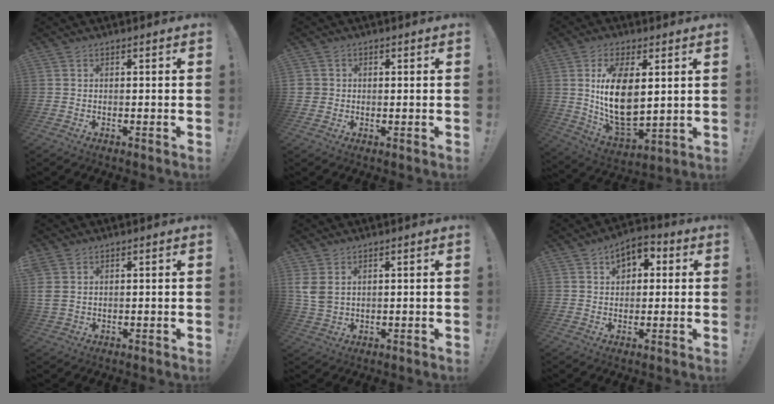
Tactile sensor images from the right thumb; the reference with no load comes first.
{"total": 2.1, "force": [0.2, 2.1, 0.5], "torque": [-0.005, 0.003, 0.004]}
{"total": 16.1, "force": [3.9, 8.4, 13.1], "torque": [-0.250, -0.030, 0.065]}
{"total": 4.2, "force": [1.7, 2.9, 2.4], "torque": [-0.047, -0.003, 0.036]}
{"total": 5.6, "force": [2.5, 3.7, 3.4], "torque": [-0.076, -0.011, 0.050]}
{"total": 6.5, "force": [2.5, 4.9, 3.4], "torque": [-0.048, -0.002, 0.045]}